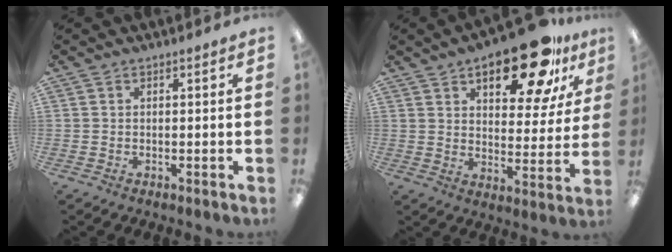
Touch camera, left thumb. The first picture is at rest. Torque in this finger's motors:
{"motor_torque": [0.27, 0.74, 1.33, -1.44, 0.09]}